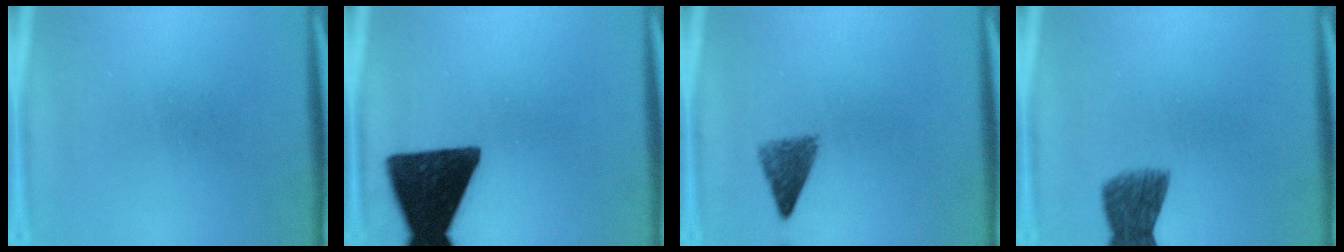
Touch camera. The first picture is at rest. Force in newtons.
{"total": 15.0}
{"total": 3.4}
{"total": 5.9}